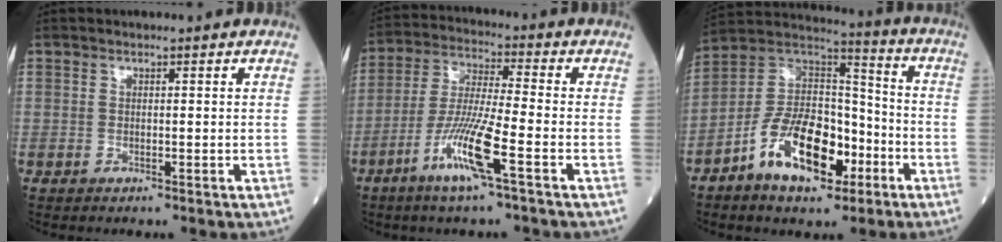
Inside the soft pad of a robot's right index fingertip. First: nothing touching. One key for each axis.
{"total": 10.7, "fx": -5.0, "fy": -0.2, "fz": 9.4, "tx": -0.190, "ty": -0.013, "tz": -0.101}
{"total": 15.2, "fx": -7.2, "fy": 7.1, "fz": 11.4, "tx": -0.221, "ty": 0.017, "tz": -0.125}